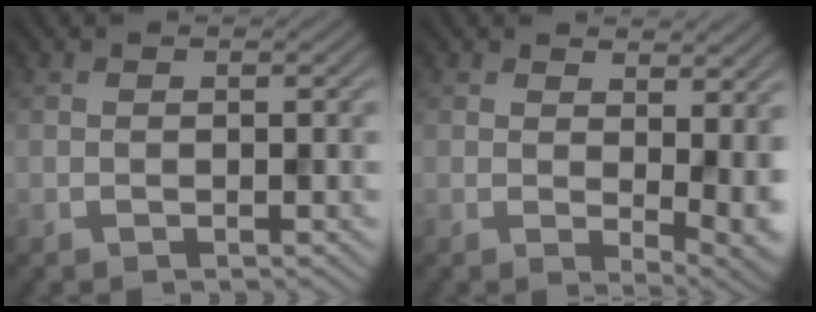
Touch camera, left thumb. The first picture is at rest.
{"total": 5.6, "force": [1.7, 2.1, 4.9], "torque": [-0.070, -0.006, 0.031]}